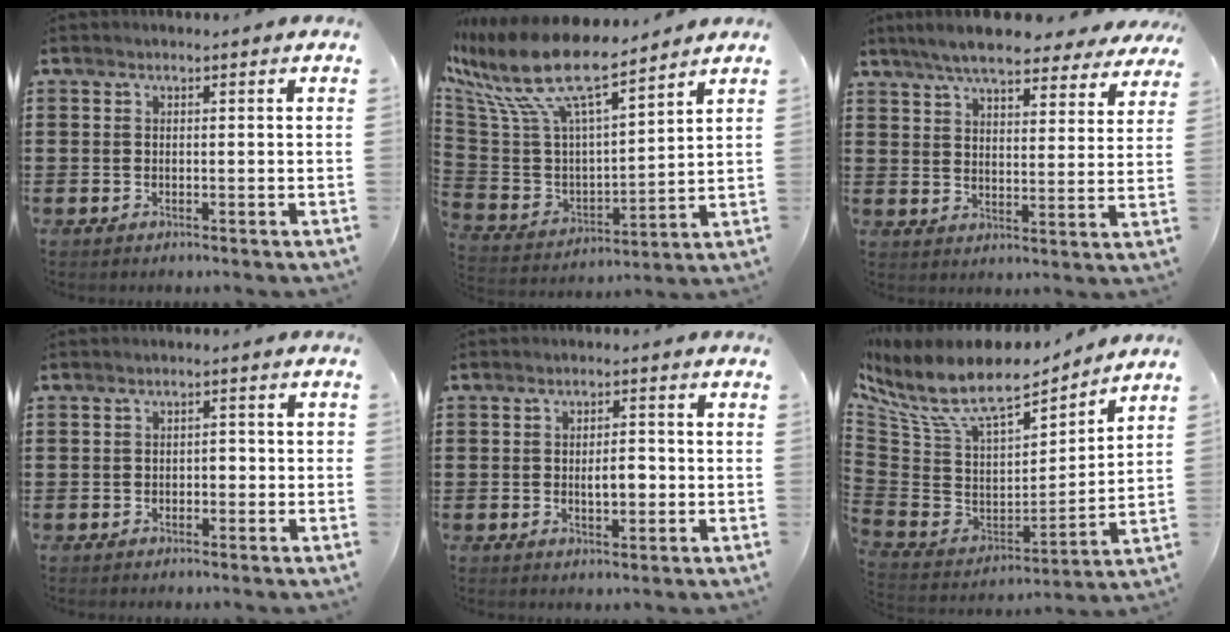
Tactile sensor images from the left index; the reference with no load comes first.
{"total": 12.4, "force": [8.8, 3.1, 8.2], "torque": [-0.208, -0.057, 0.148]}
{"total": 7.7, "force": [6.9, 0.8, 3.2], "torque": [-0.079, -0.024, 0.123]}
{"total": 1.5, "force": [-0.7, 0.9, 0.9], "torque": [-0.021, 0.004, -0.017]}
{"total": 3.5, "force": [-0.3, 1.5, 3.2], "torque": [-0.052, 0.001, -0.010]}
{"total": 11.7, "force": [8.8, 3.7, 6.9], "torque": [-0.166, -0.057, 0.153]}